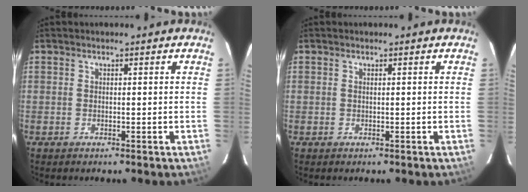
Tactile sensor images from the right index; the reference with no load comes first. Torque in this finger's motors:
{"motor_torque": [-0.15, 0.05, -0.03, -0.01]}